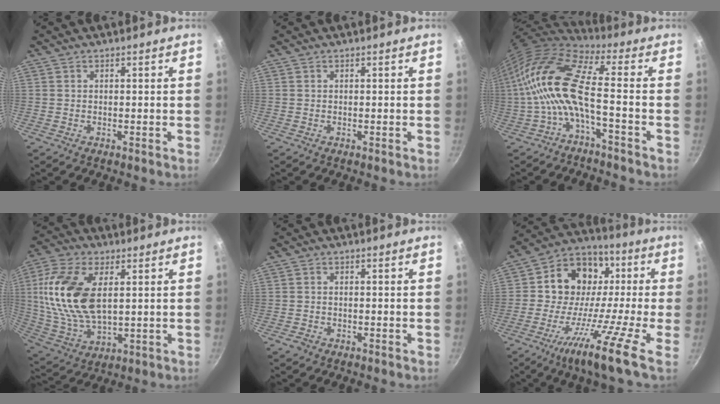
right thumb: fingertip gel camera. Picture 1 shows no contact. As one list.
[{"total": 0.0}, {"total": 15.4, "force": [-2.1, 5.0, 14.4], "torque": [-0.306, 0.035, -0.054]}, {"total": 18.3, "force": [3.7, 9.9, 14.9], "torque": [-0.292, -0.007, 0.076]}, {"total": 1.4, "force": [-0.9, 0.9, 0.6], "torque": [-0.018, 0.008, -0.016]}, {"total": 17.0, "force": [-4.7, 8.5, 13.9], "torque": [-0.213, 0.055, -0.112]}]